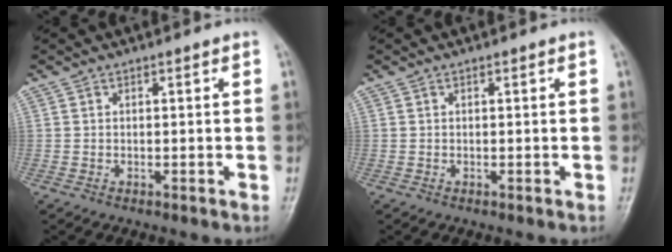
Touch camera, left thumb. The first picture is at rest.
{"total": 0.0}